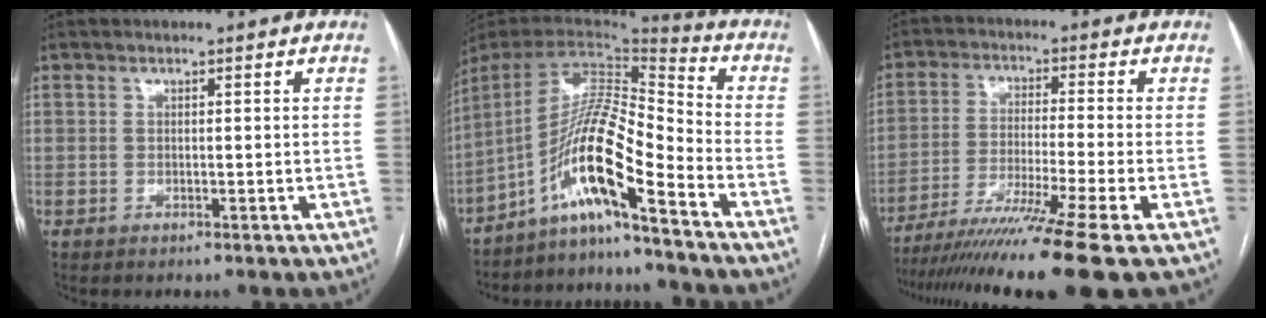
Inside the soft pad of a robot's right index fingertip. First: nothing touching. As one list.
[{"total": 13.7, "force": [-8.6, -0.2, 10.7], "torque": [-0.193, 0.020, -0.157]}, {"total": 15.9, "force": [-12.0, -3.1, 9.9], "torque": [-0.157, -0.048, -0.197]}]